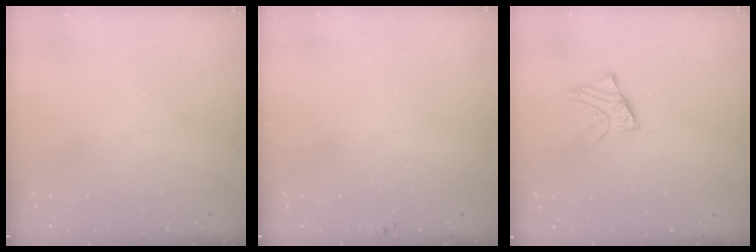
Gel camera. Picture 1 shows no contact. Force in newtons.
{"total": 3.3, "press": 3.3, "slide": 0.4}
{"total": 3.0, "press": 3.0, "slide": 0.5}